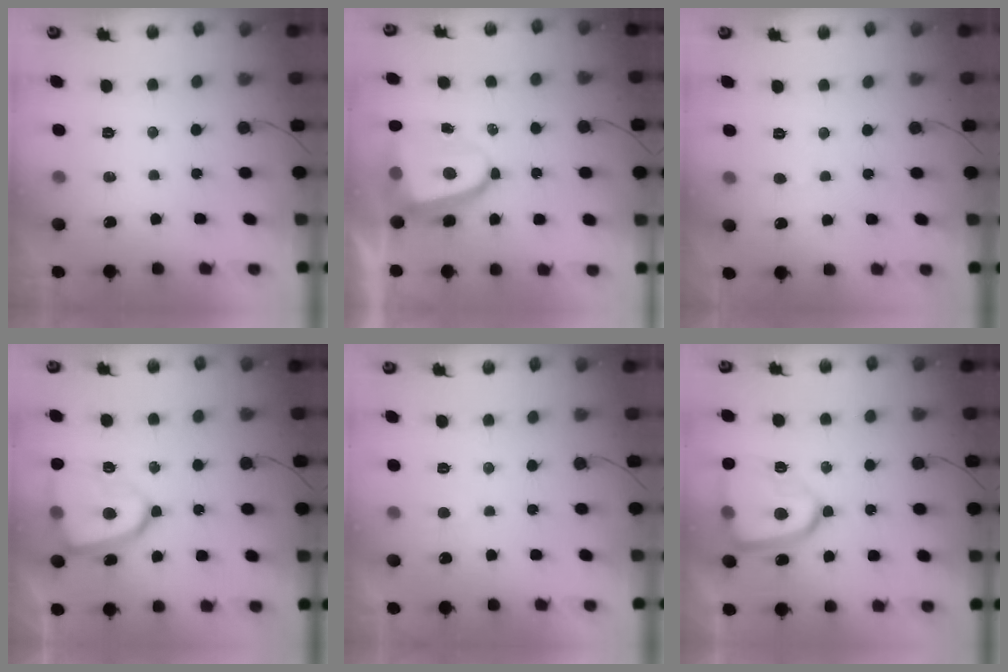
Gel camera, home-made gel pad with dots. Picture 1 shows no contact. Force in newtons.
{"total": 7.4, "press": 7.4, "slide": 0.9}
{"total": 2.2, "press": 2.2, "slide": 0.2}
{"total": 15.6, "press": 15.5, "slide": 1.6}
{"total": 2.7, "press": 2.7, "slide": 0.3}
{"total": 18.1, "press": 18.0, "slide": 1.4}